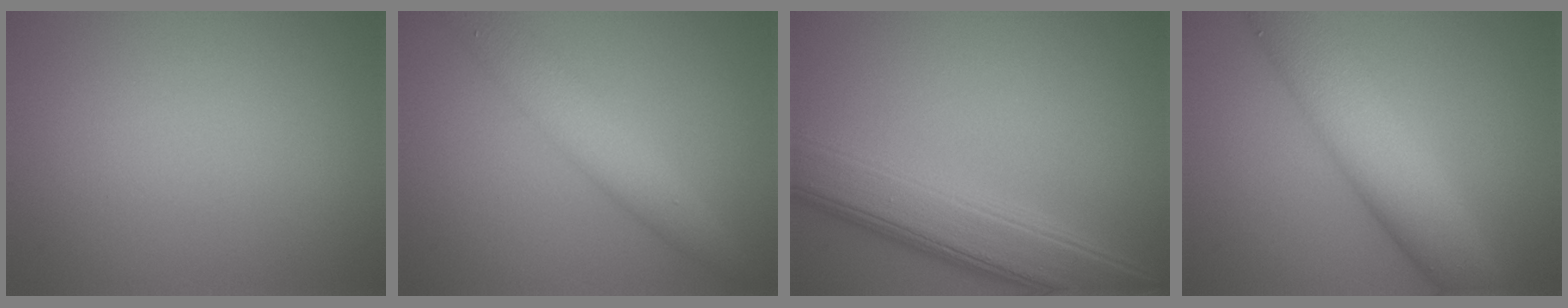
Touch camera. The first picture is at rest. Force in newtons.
{"total": 4.3, "press": 4.3, "slide": 0.1}
{"total": 7.3, "press": 7.3, "slide": 0.3}
{"total": 7.9, "press": 7.9, "slide": 0.3}